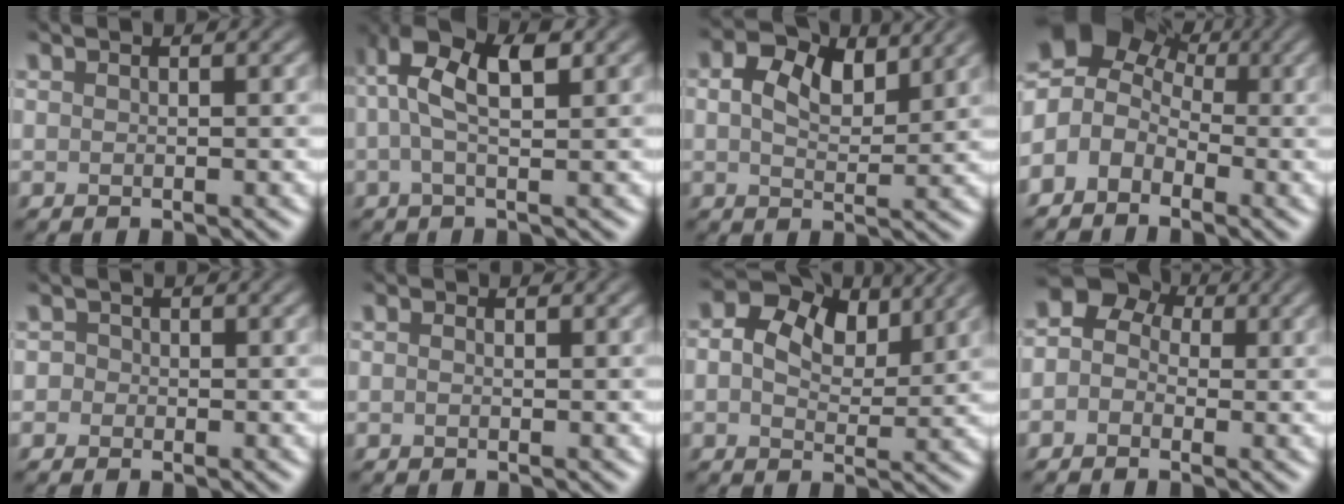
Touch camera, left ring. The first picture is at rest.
{"total": 5.9, "force": [1.4, 1.8, 5.4], "torque": [-0.102, 0.017, 0.015]}
{"total": 4.4, "force": [2.0, 2.4, 3.2], "torque": [-0.059, 0.003, 0.034]}
{"total": 5.0, "force": [-0.6, 4.0, 2.9], "torque": [-0.057, 0.010, -0.035]}
{"total": 1.0, "force": [-0.2, 1.0, 0.1], "torque": [0.011, 0.000, -0.010]}
{"total": 0.7, "force": [0.0, 0.3, 0.5], "torque": [-0.011, -0.004, -0.004]}
{"total": 6.9, "force": [2.8, 4.4, 4.5], "torque": [-0.067, 0.011, 0.027]}
{"total": 5.5, "force": [0.9, 4.6, 2.7], "torque": [-0.009, 0.030, -0.034]}